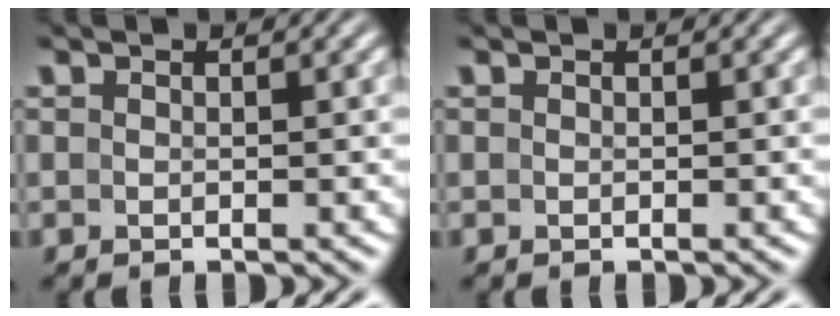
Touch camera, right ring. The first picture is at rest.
{"total": 0.0}